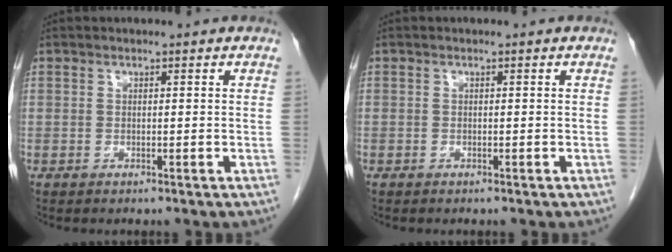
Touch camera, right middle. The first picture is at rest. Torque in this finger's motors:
{"motor_torque": [0.28, -0.47, -0.16, -0.21]}